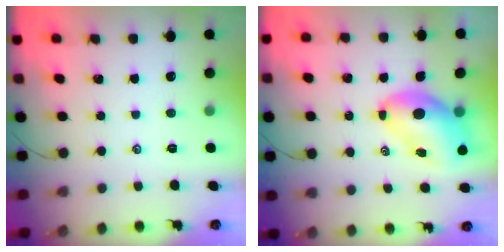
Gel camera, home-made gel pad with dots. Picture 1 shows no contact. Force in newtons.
{"total": 10.0, "press": 9.5, "slide": 3.1}